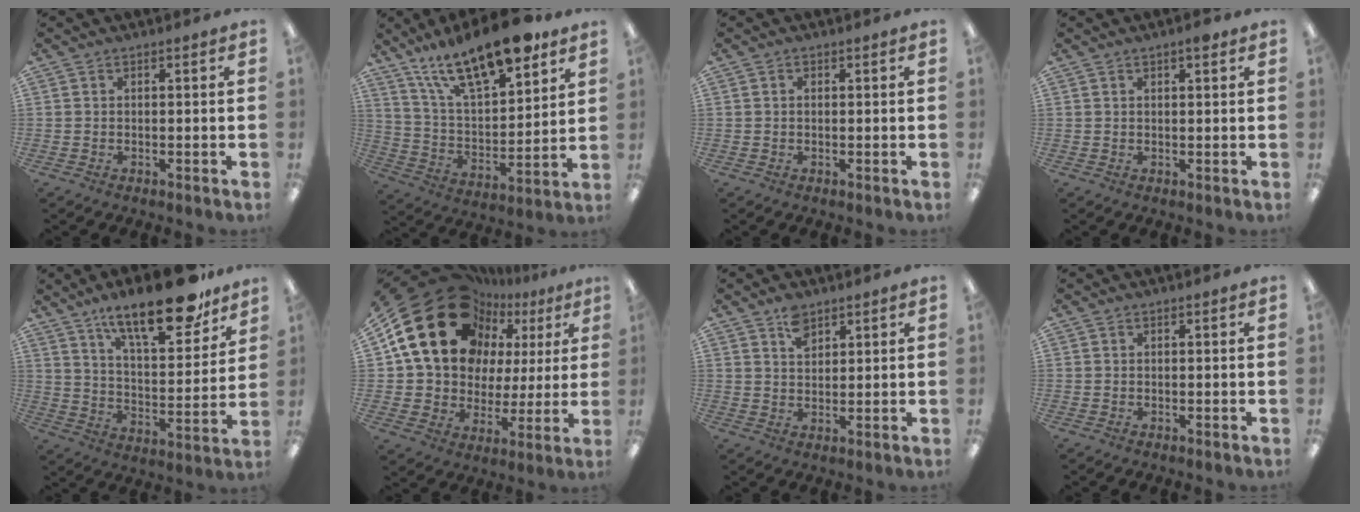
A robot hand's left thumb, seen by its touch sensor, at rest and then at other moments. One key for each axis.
{"total": 20.8, "fx": 15.4, "fy": 7.2, "fz": 12.0, "tx": -0.202, "ty": -0.090, "tz": 0.263}
{"total": 0.5, "fx": 0.1, "fy": 0.3, "fz": 0.4, "tx": -0.009, "ty": 0.003, "tz": 0.001}
{"total": 2.0, "fx": 1.3, "fy": 0.6, "fz": 1.4, "tx": -0.022, "ty": 0.001, "tz": 0.019}
{"total": 20.8, "fx": 15.2, "fy": 6.6, "fz": 12.5, "tx": -0.187, "ty": -0.093, "tz": 0.251}
{"total": 24.2, "fx": 11.6, "fy": 16.9, "fz": 12.8, "tx": -0.234, "ty": -0.063, "tz": 0.223}
{"total": 4.7, "fx": 3.3, "fy": 2.7, "fz": 2.1, "tx": -0.025, "ty": -0.013, "tz": 0.058}
{"total": 0.0}